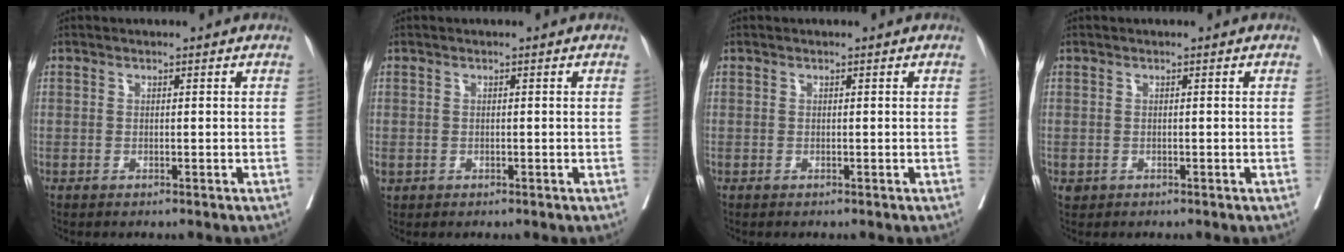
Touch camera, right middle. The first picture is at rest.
{"total": 0.9, "force": [-0.1, 0.8, 0.3], "torque": [-0.006, 0.003, 0.002]}
{"total": 0.0}
{"total": 0.7, "force": [-0.2, 0.6, 0.2], "torque": [-0.004, 0.001, 0.002]}